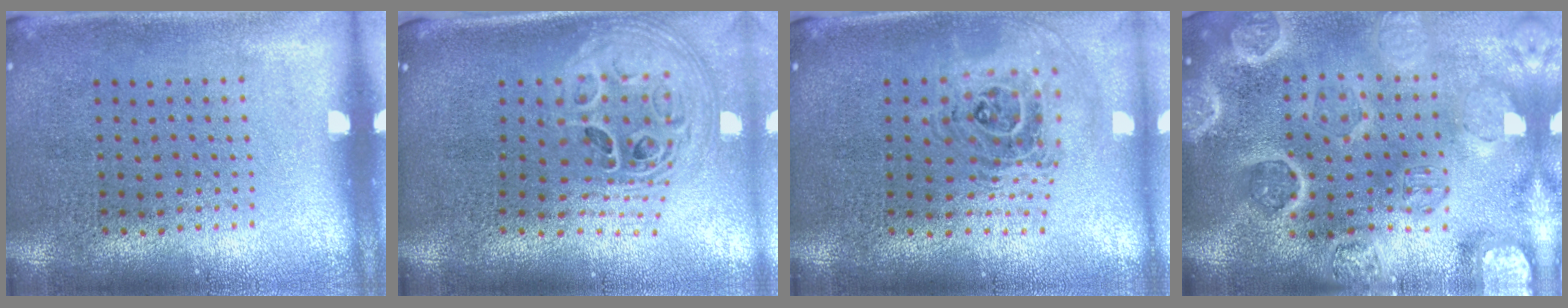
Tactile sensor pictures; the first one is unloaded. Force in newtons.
{"total": 3.0, "press": 2.0, "slide": 2.2}
{"total": 1.2, "press": 1.1, "slide": 0.5}
{"total": 5.1, "press": 4.4, "slide": 2.5}